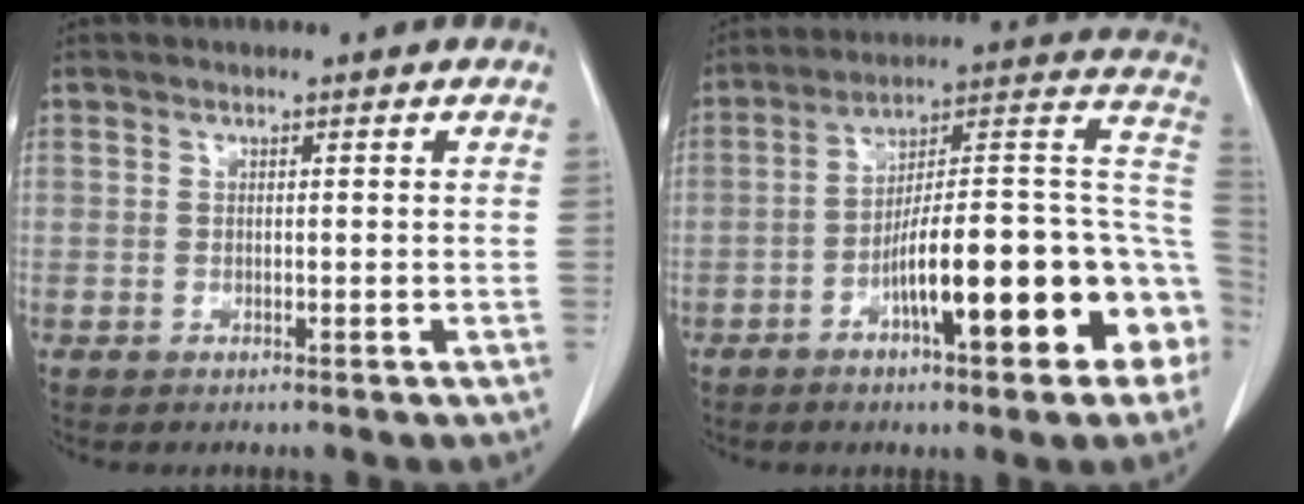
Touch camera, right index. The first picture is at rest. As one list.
[{"total": 20.7, "force": [-7.6, 4.1, 18.8], "torque": [-0.205, 0.037, -0.106]}]